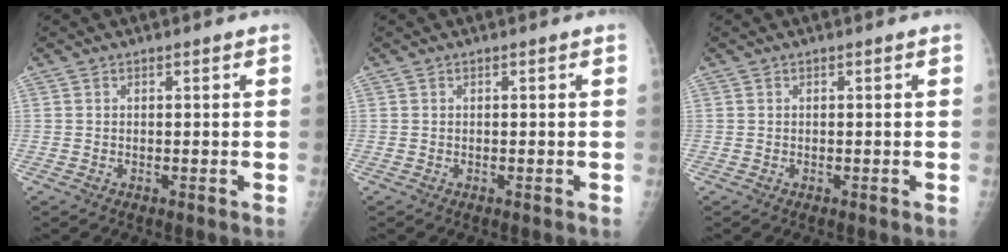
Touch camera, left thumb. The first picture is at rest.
{"total": 0.0}
{"total": 0.0}